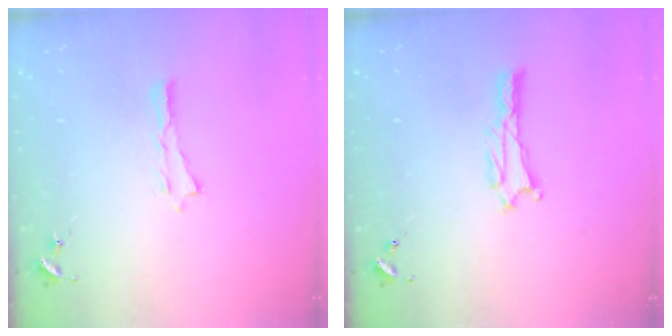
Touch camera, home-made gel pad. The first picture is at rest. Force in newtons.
{"total": 1.3, "press": 1.3, "slide": 0.3}